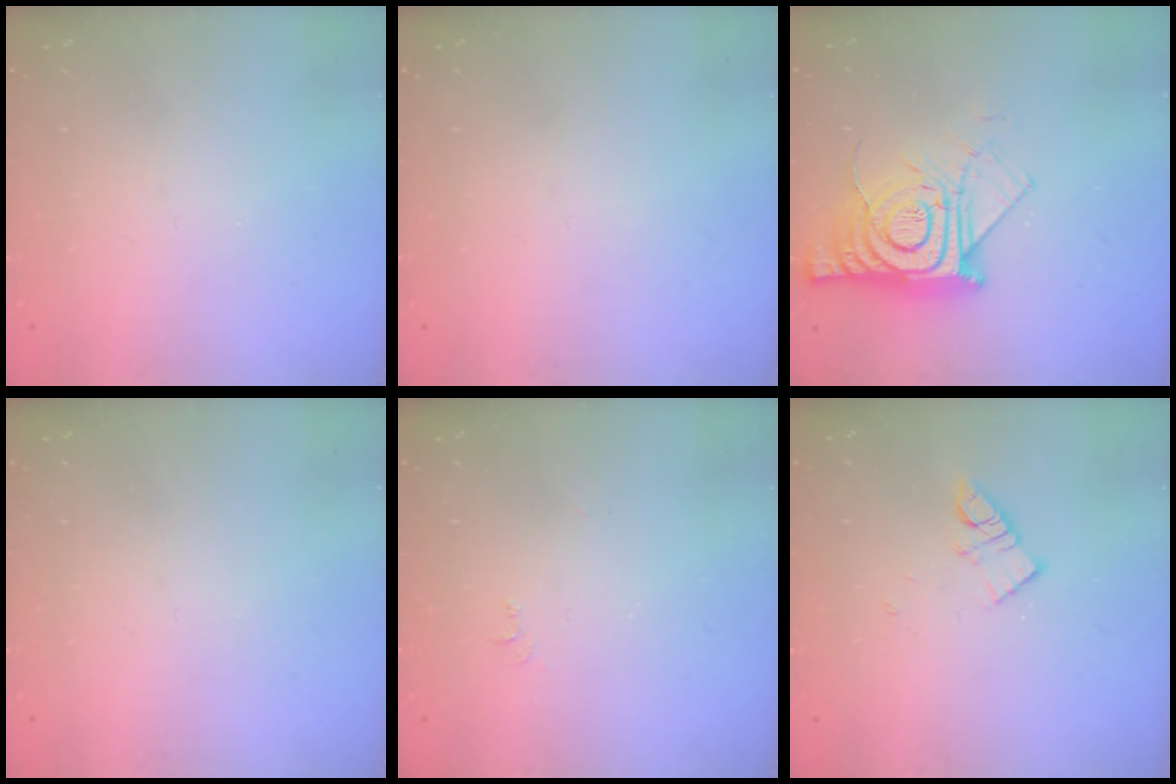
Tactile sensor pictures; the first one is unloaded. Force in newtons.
{"total": 0.0}
{"total": 15.1, "press": 15.0, "slide": 1.2}
{"total": 0.0}
{"total": 6.1, "press": 6.1, "slide": 0.7}
{"total": 8.1, "press": 8.1, "slide": 0.4}